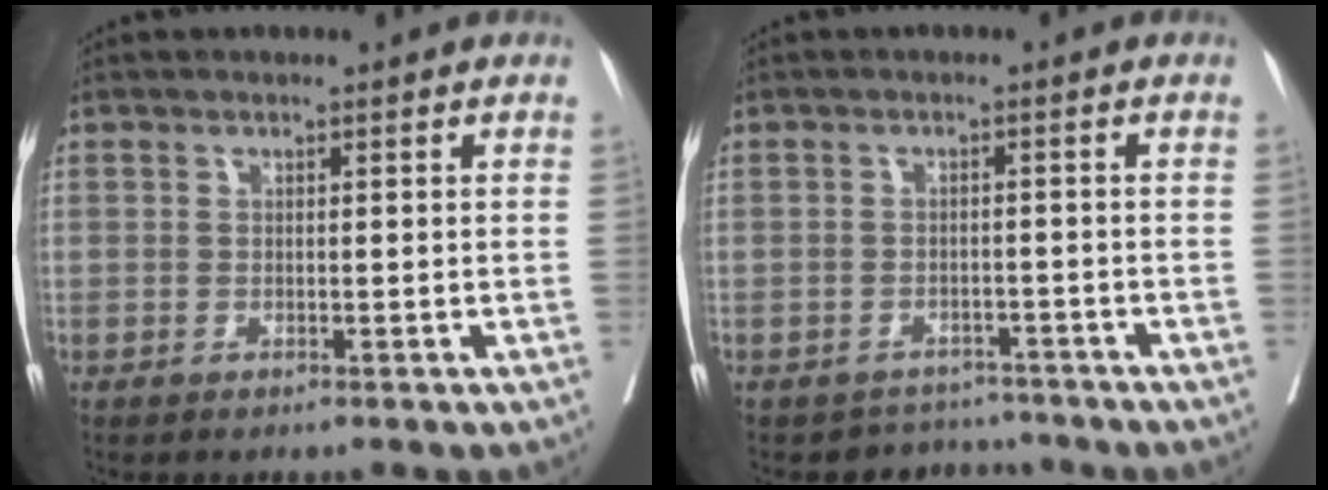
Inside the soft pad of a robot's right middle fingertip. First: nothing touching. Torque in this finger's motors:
{"motor_torque": [0.17, -0.29, -0.01, -0.04]}